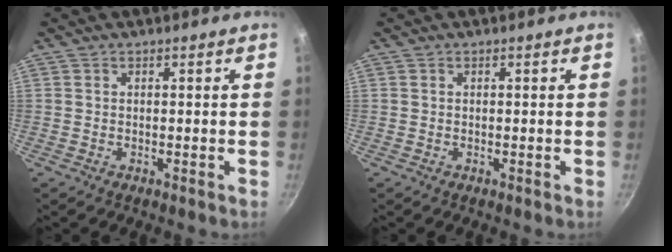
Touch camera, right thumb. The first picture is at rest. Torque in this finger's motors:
{"motor_torque": [-0.16, 0.16, 0.01, -0.01, 0.04]}